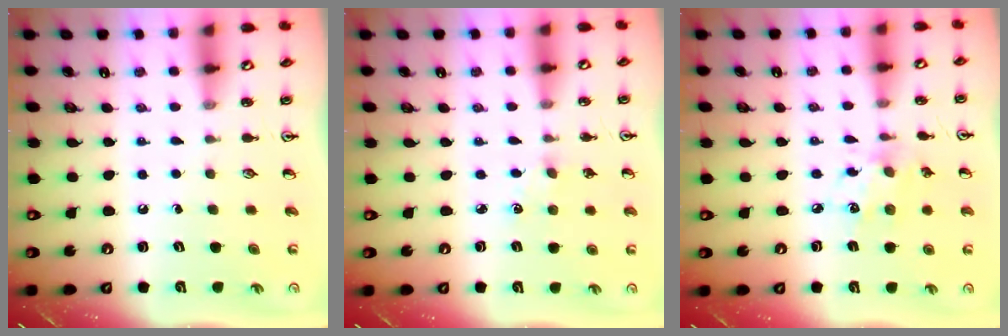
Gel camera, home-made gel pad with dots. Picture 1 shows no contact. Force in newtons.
{"total": 3.3, "press": 3.3, "slide": 0.5}
{"total": 7.3, "press": 7.2, "slide": 0.5}